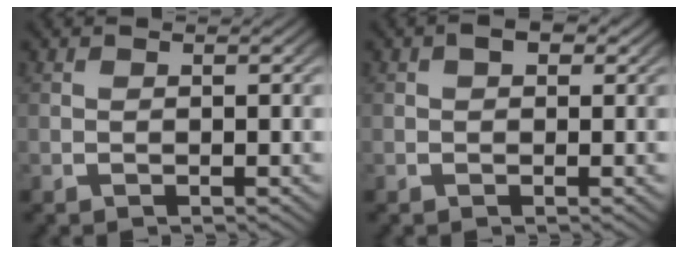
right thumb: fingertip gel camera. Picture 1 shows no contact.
{"total": 1.9, "force": [0.9, 1.1, 1.2], "torque": [-0.020, 0.000, 0.011]}